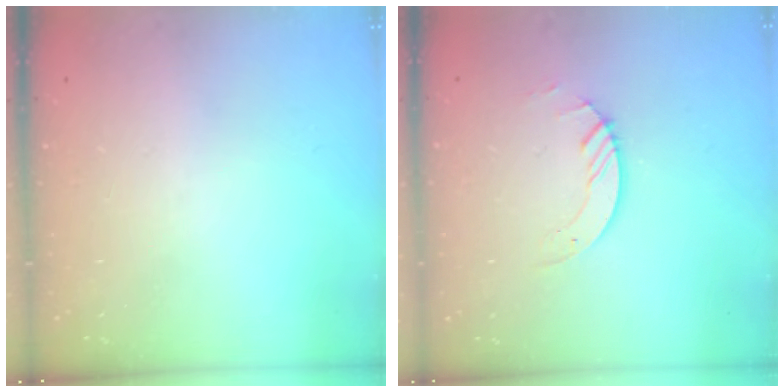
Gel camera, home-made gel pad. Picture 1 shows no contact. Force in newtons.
{"total": 2.8, "press": 2.8, "slide": 0.3}